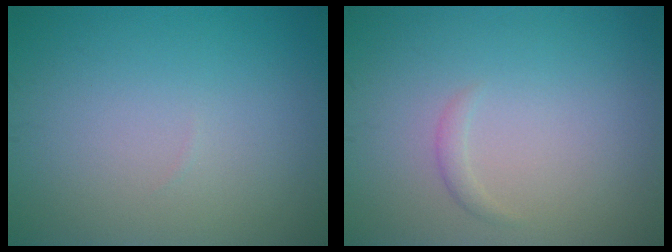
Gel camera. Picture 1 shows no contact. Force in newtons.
{"total": 0.8, "press": 0.8, "slide": 0.1}